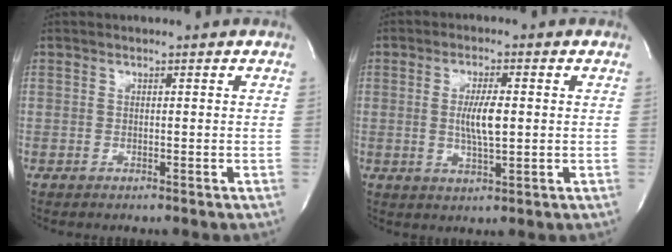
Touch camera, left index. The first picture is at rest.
{"total": 5.3, "force": [0.2, 0.9, 5.3], "torque": [-0.100, -0.002, 0.002]}